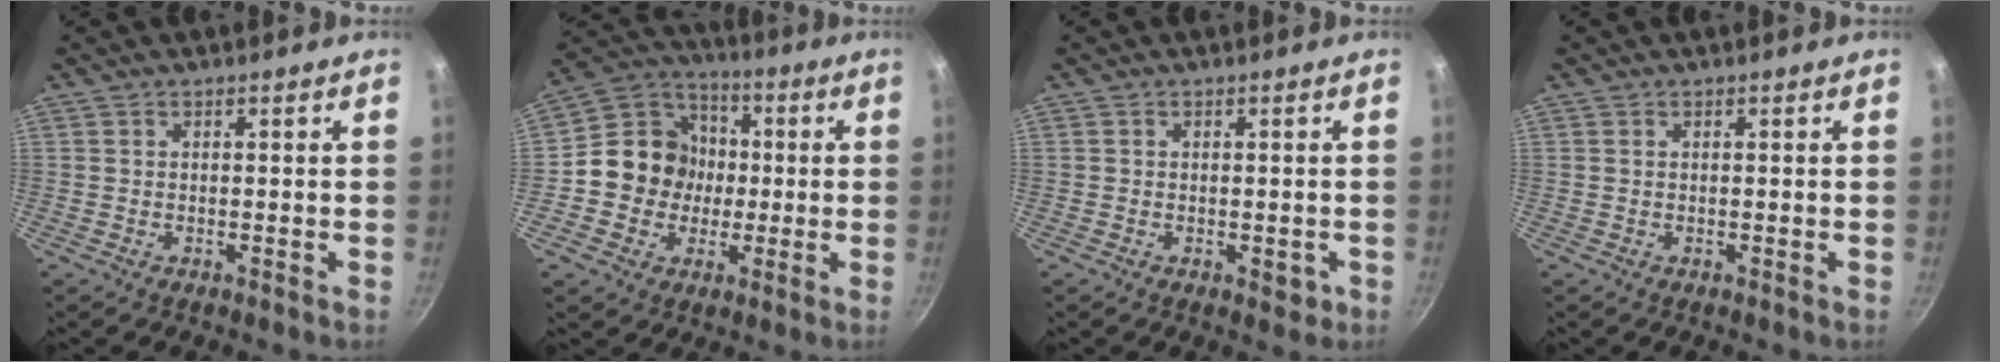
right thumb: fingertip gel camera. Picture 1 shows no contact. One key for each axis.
{"total": 13.1, "fx": -1.0, "fy": 12.0, "fz": 5.1, "tx": -0.048, "ty": 0.027, "tz": -0.033}
{"total": 2.3, "fx": -0.7, "fy": 1.5, "fz": 1.6, "tx": -0.010, "ty": 0.003, "tz": -0.008}
{"total": 0.0}